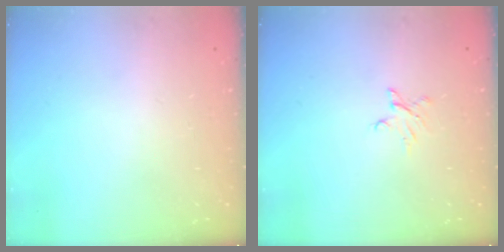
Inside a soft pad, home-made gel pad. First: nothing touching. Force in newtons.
{"total": 3.5, "press": 3.4, "slide": 0.4}